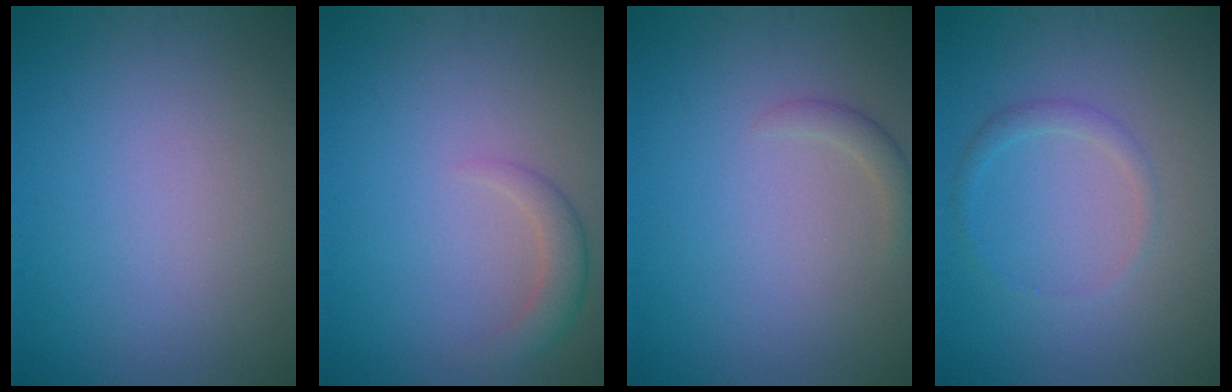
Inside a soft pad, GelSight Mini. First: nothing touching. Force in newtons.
{"total": 2.1, "press": 2.1, "slide": 0.2}
{"total": 1.1, "press": 1.1, "slide": 0.0}
{"total": 1.3, "press": 1.3, "slide": 0.0}